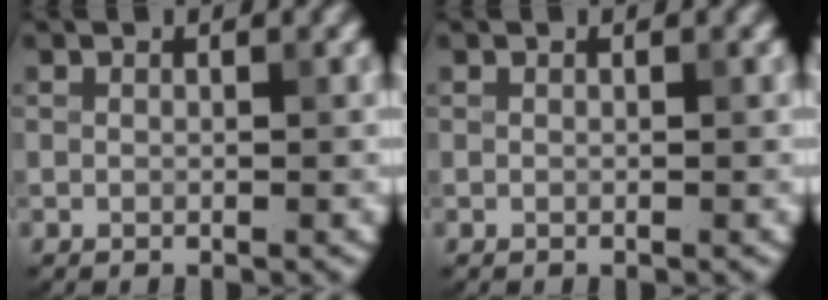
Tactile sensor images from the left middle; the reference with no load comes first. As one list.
[{"total": 0.0}]